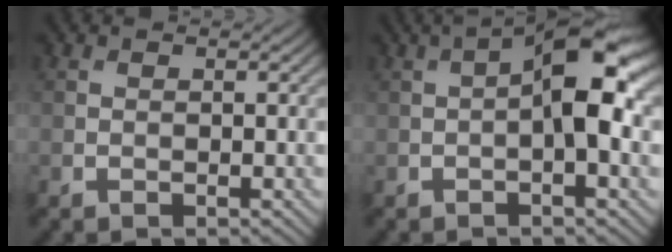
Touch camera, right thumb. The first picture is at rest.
{"total": 8.8, "force": [0.6, 2.9, 8.3], "torque": [-0.135, 0.018, 0.002]}